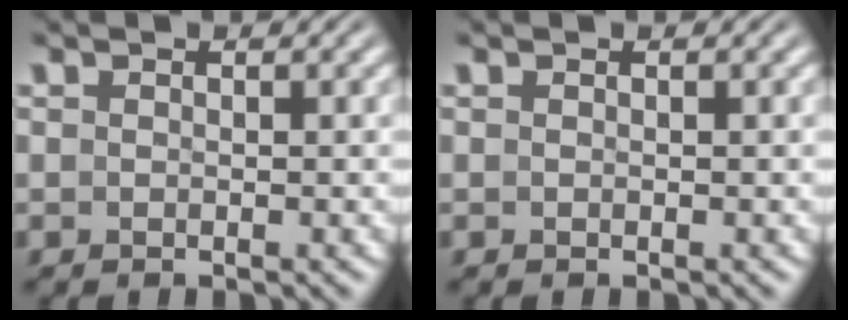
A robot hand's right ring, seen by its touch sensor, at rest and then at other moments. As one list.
[{"total": 0.0}]